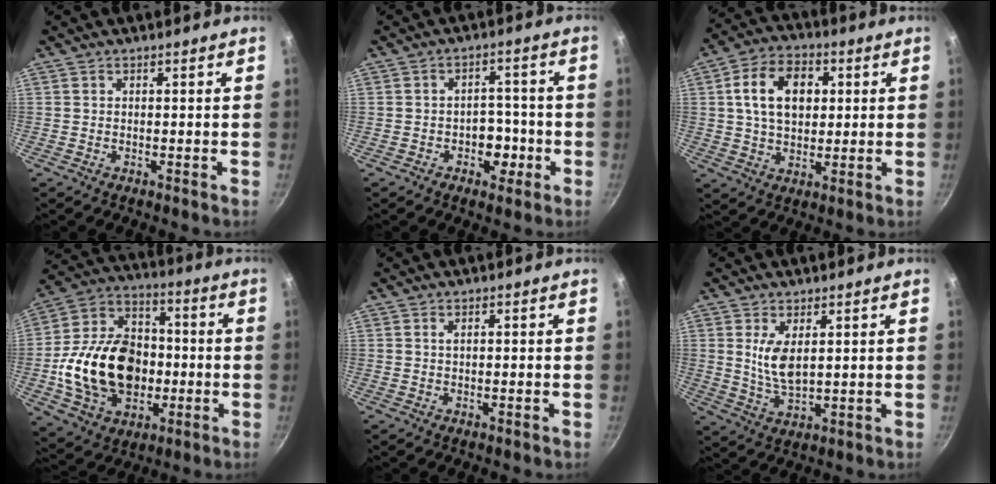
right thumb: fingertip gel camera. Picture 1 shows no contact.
{"total": 5.8, "force": [-2.0, 4.2, 3.4], "torque": [-0.011, 0.016, -0.028]}
{"total": 12.6, "force": [2.6, 8.7, 8.8], "torque": [-0.130, 0.009, 0.036]}
{"total": 23.1, "force": [-2.8, 16.8, 15.6], "torque": [-0.248, 0.038, -0.047]}
{"total": 0.7, "force": [0.0, 0.1, 0.7], "torque": [-0.016, 0.002, -0.001]}
{"total": 6.3, "force": [1.8, 2.8, 5.3], "torque": [-0.096, -0.024, 0.043]}